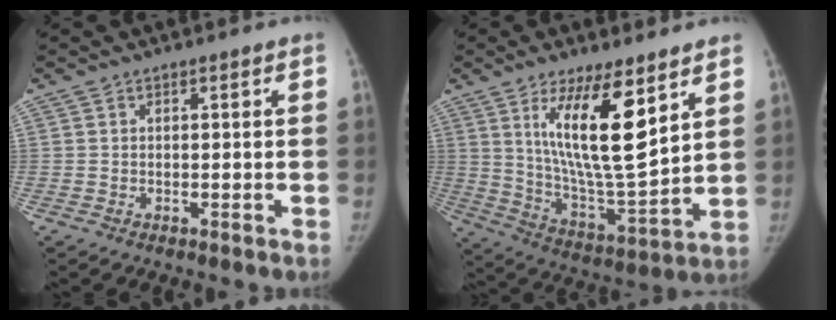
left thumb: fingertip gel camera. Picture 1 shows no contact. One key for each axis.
{"total": 17.4, "fx": 8.0, "fy": 4.8, "fz": 14.8, "tx": -0.242, "ty": -0.054, "tz": 0.151}